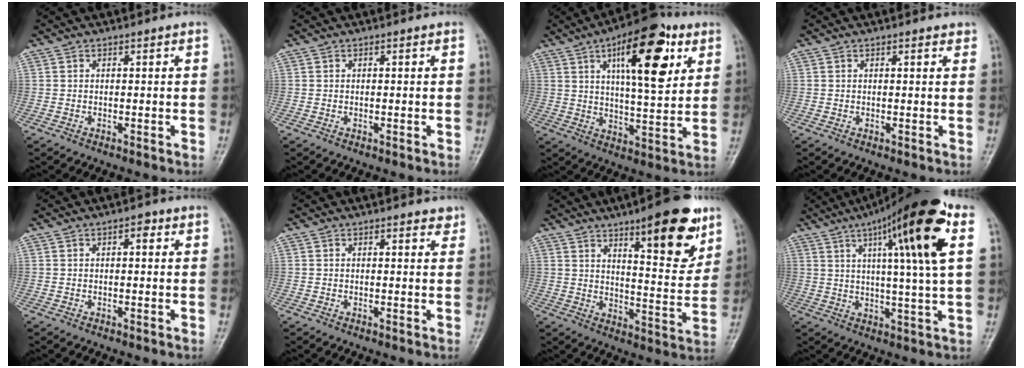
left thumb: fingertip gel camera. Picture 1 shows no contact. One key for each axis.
{"total": 0.0}
{"total": 18.4, "fx": 7.7, "fy": 6.9, "fz": 15.3, "tx": -0.197, "ty": -0.023, "tz": 0.114}
{"total": 1.0, "fx": 0.7, "fy": 0.4, "fz": 0.6, "tx": -0.008, "ty": -0.003, "tz": 0.008}
{"total": 2.0, "fx": 0.7, "fy": 1.0, "fz": 1.6, "tx": -0.017, "ty": 0.003, "tz": 0.007}
{"total": 1.7, "fx": 1.2, "fy": 0.7, "fz": 0.9, "tx": -0.003, "ty": -0.006, "tz": 0.012}
{"total": 16.7, "fx": 9.9, "fy": 4.8, "fz": 12.5, "tx": -0.140, "ty": -0.057, "tz": 0.145}
{"total": 19.4, "fx": 7.4, "fy": 2.2, "fz": 17.8, "tx": -0.267, "ty": -0.005, "tz": 0.105}